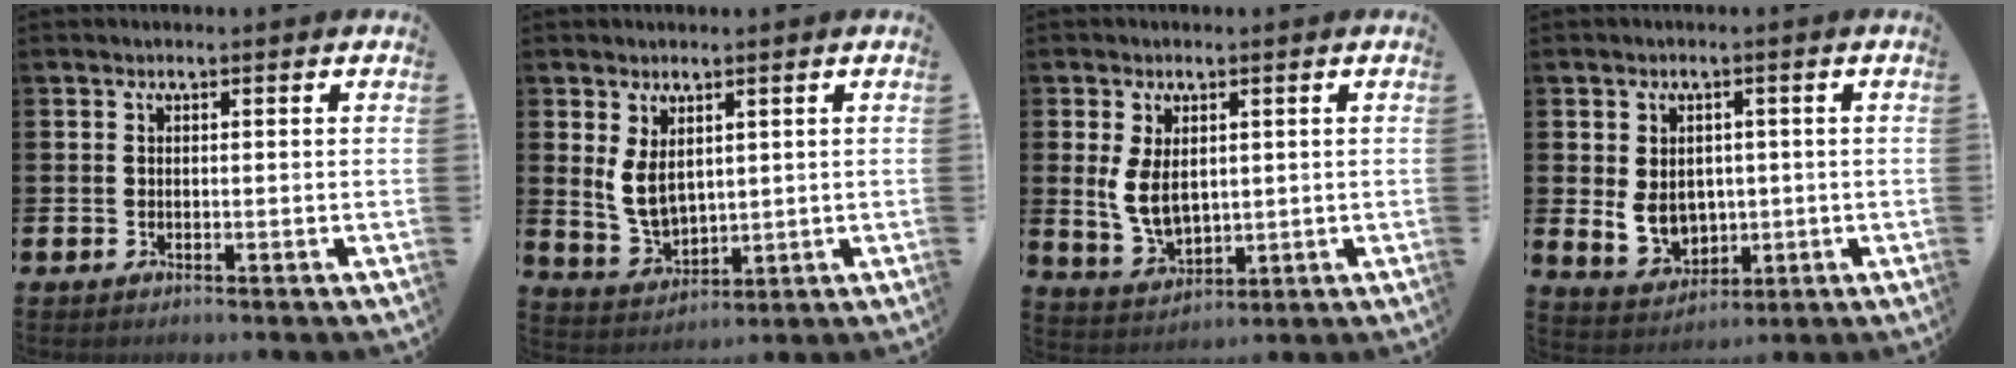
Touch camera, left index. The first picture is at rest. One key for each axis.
{"total": 4.7, "fx": 2.4, "fy": 2.6, "fz": 3.1, "tx": -0.053, "ty": -0.010, "tz": 0.041}
{"total": 5.4, "fx": 1.2, "fy": 3.2, "fz": 4.1, "tx": -0.076, "ty": 0.000, "tz": 0.019}
{"total": 4.9, "fx": 0.2, "fy": 4.1, "fz": 2.7, "tx": -0.039, "ty": 0.003, "tz": 0.000}